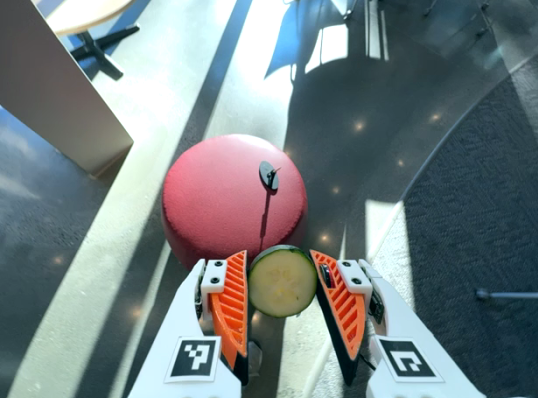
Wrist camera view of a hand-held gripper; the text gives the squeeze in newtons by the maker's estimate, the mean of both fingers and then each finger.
{"total": 8.8, "left": 8.8, "right": 8.9}